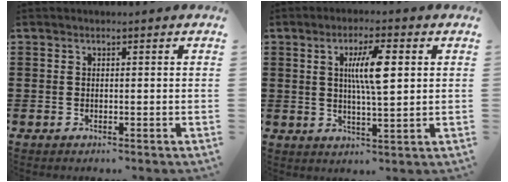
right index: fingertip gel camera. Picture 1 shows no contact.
{"total": 7.2, "force": [1.7, 1.4, 6.9], "torque": [-0.135, 0.007, 0.025]}